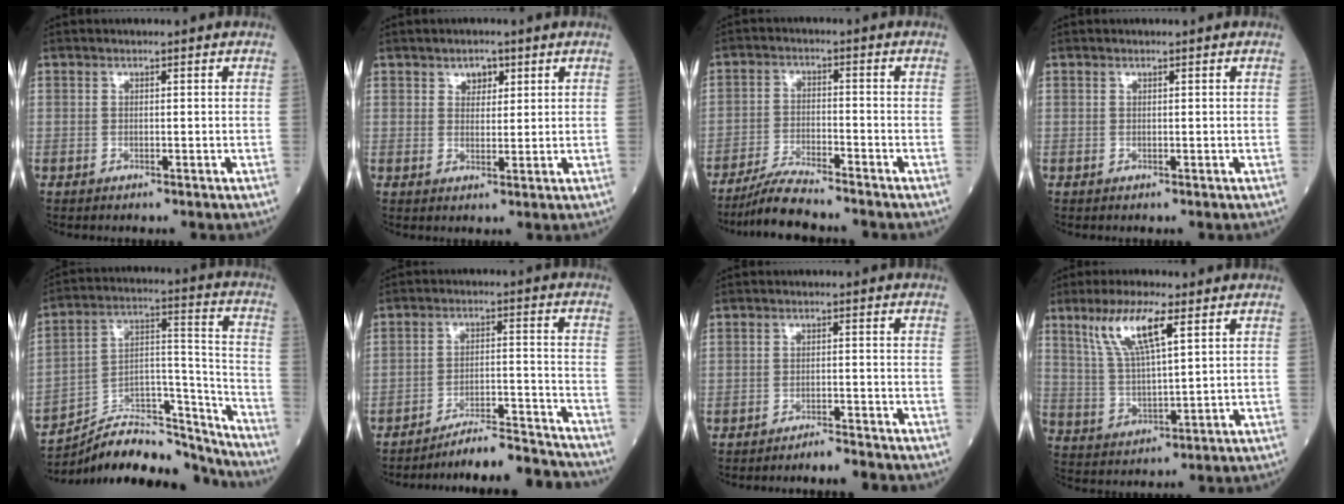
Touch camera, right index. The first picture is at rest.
{"total": 2.7, "force": [1.6, 1.7, 1.4], "torque": [-0.018, 0.001, 0.025]}
{"total": 6.7, "force": [-6.1, 0.1, 2.7], "torque": [-0.050, -0.022, -0.115]}
{"total": 0.0}
{"total": 19.2, "force": [-18.3, 3.3, 4.8], "torque": [-0.086, 0.041, -0.300]}
{"total": 12.6, "force": [-12.5, -0.6, 1.6], "torque": [-0.011, 0.018, -0.188]}
{"total": 3.3, "force": [-3.2, -0.7, 0.2], "torque": [0.001, -0.010, -0.051]}
{"total": 9.7, "force": [5.1, 1.6, 8.1], "torque": [-0.164, 0.008, 0.102]}